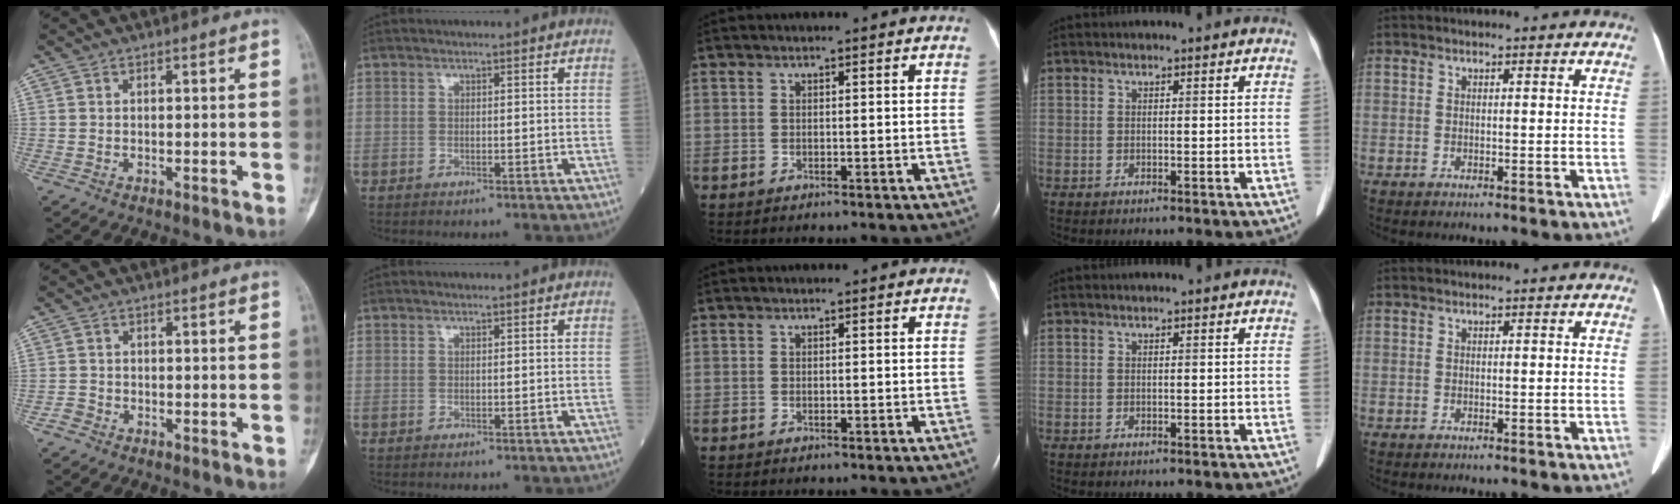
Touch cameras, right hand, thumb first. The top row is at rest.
{"thumb": {"total": 1.5, "force": [-1.0, 1.0, 0.3], "torque": [-0.001, 0.006, -0.024]}}